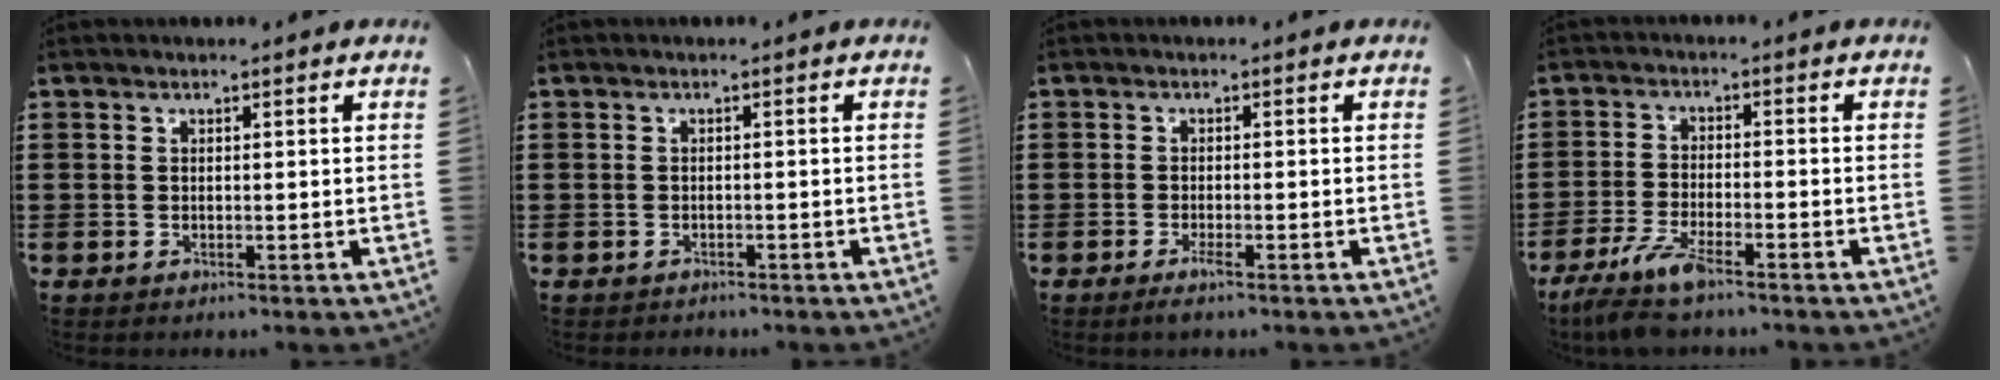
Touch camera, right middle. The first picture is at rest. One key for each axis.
{"total": 0.6, "fx": -0.6, "fy": 0.1, "fz": -0.1, "tx": 0.001, "ty": 0.001, "tz": -0.014}
{"total": 1.6, "fx": -0.9, "fy": 0.1, "fz": 1.3, "tx": -0.029, "ty": -0.007, "tz": -0.017}
{"total": 6.3, "fx": -5.0, "fy": 0.6, "fz": 3.9, "tx": -0.095, "ty": -0.021, "tz": -0.097}